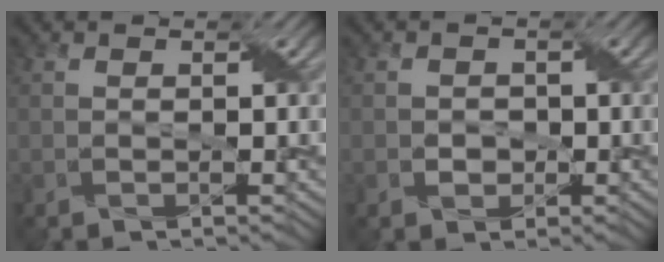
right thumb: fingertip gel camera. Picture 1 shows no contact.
{"total": 1.2, "force": [-0.5, 1.1, 0.0], "torque": [-0.001, -0.007, -0.003]}